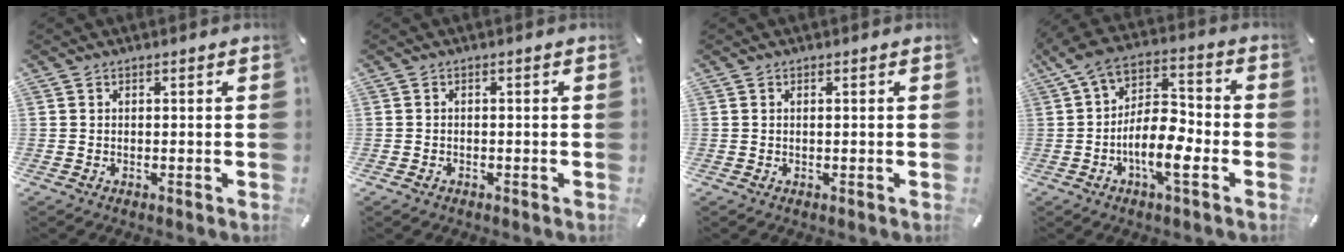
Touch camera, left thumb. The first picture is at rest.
{"total": 0.8, "force": [-0.5, 0.6, 0.2], "torque": [-0.004, 0.003, -0.013]}
{"total": 0.5, "force": [0.1, 0.1, 0.5], "torque": [-0.009, -0.001, 0.001]}
{"total": 14.4, "force": [-4.6, 6.8, 11.8], "torque": [-0.220, 0.007, -0.085]}